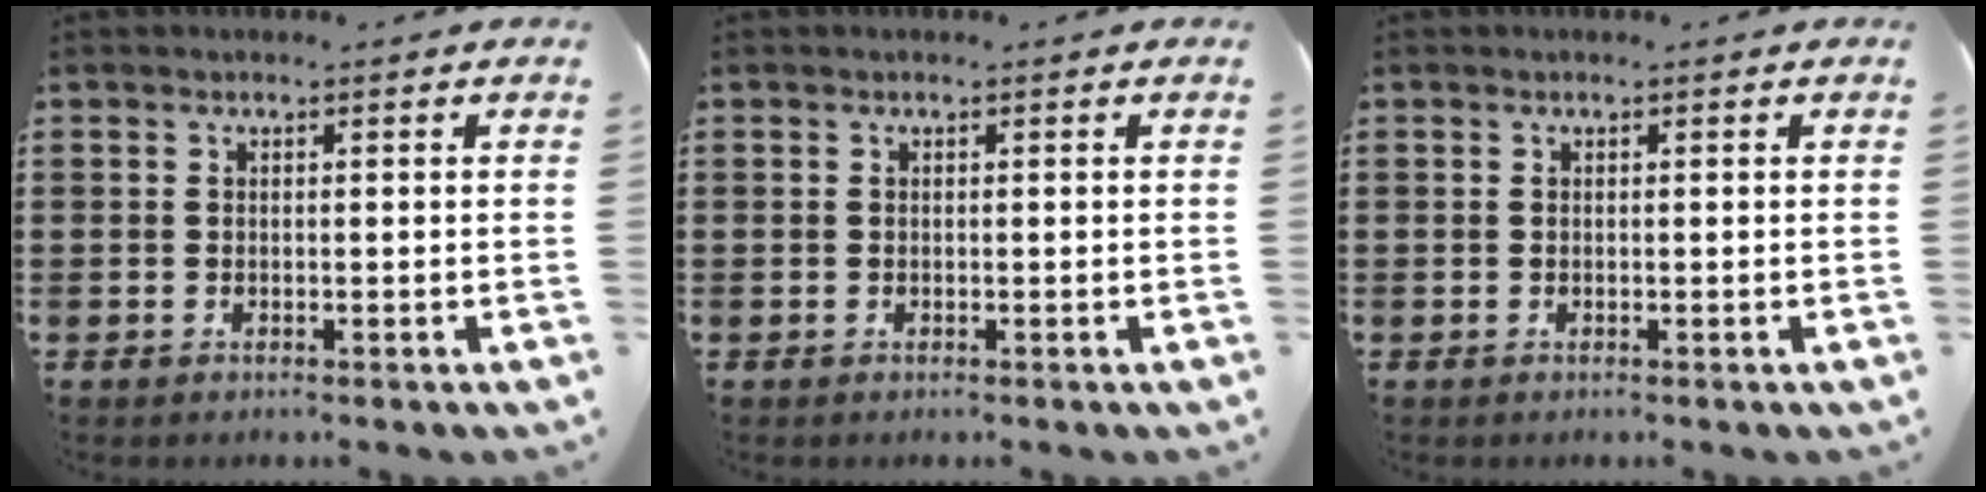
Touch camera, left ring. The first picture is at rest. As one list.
[{"total": 0.0}, {"total": 0.0}]